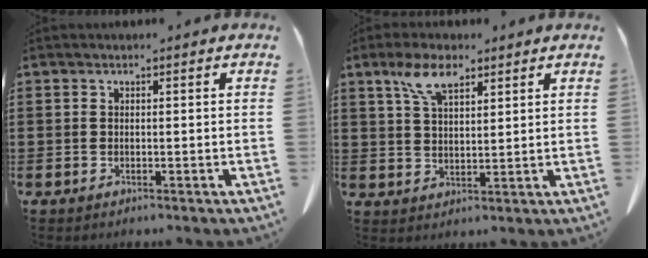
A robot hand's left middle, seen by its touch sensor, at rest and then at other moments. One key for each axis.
{"total": 6.5, "fx": 4.1, "fy": 2.5, "fz": 4.5, "tx": -0.099, "ty": 0.008, "tz": 0.074}